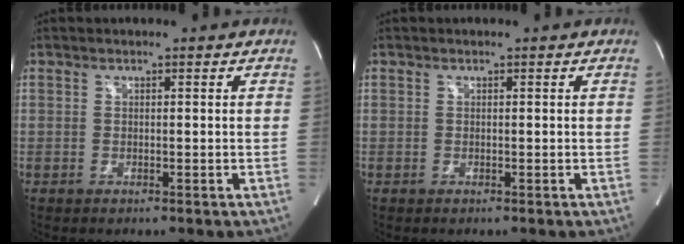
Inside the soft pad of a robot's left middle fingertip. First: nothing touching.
{"total": 0.0}